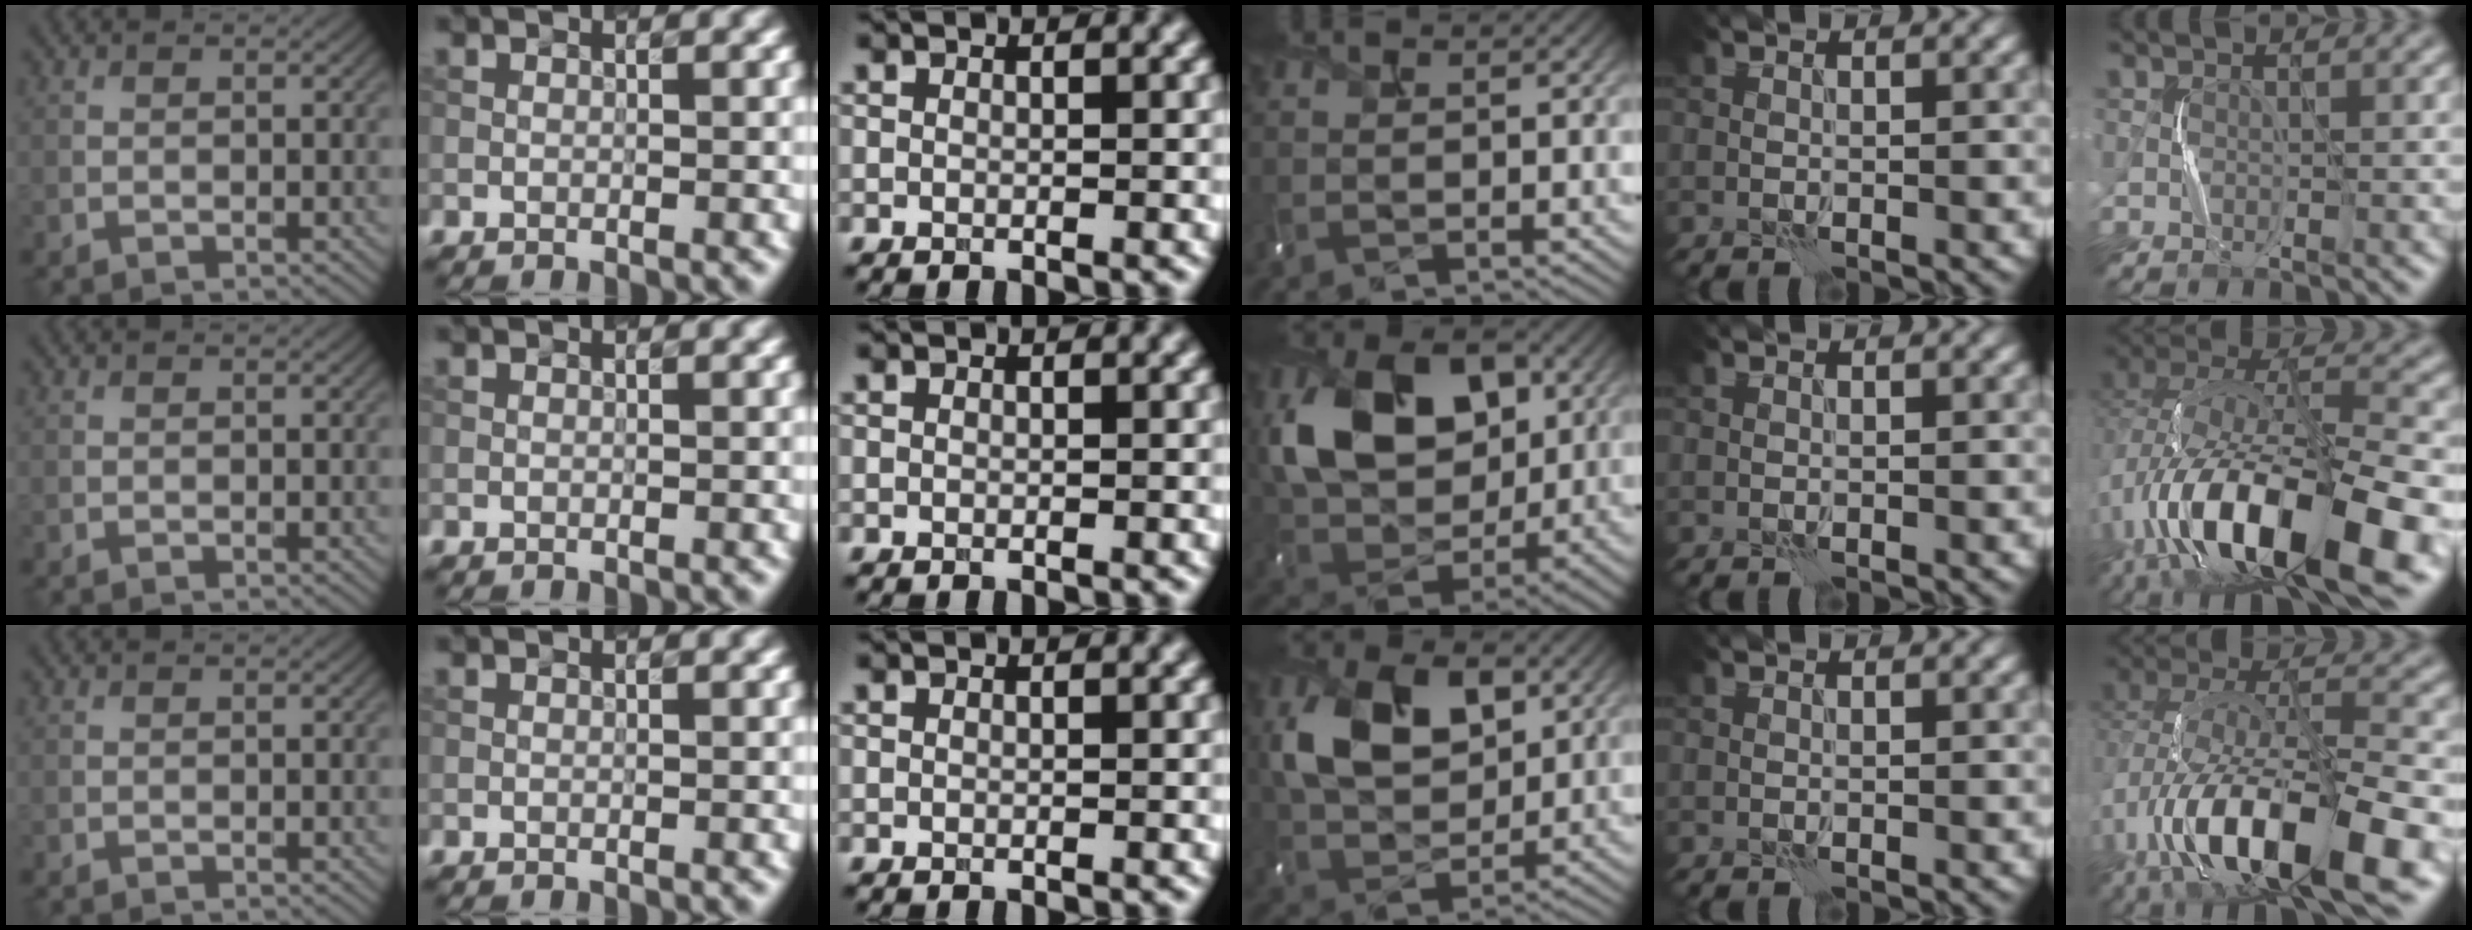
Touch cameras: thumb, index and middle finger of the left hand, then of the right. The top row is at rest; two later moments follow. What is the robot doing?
{"motion": "shake", "object": "handbell"}